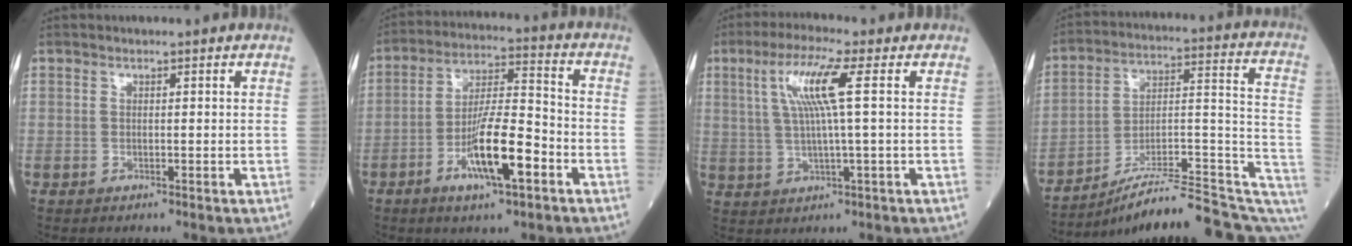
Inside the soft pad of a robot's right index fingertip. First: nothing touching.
{"total": 11.5, "force": [-5.0, 1.9, 10.2], "torque": [-0.184, -0.002, -0.088]}
{"total": 7.9, "force": [2.2, -0.4, 7.6], "torque": [-0.152, 0.011, 0.044]}
{"total": 19.1, "force": [-14.7, 2.2, 12.0], "torque": [-0.124, 0.055, -0.220]}